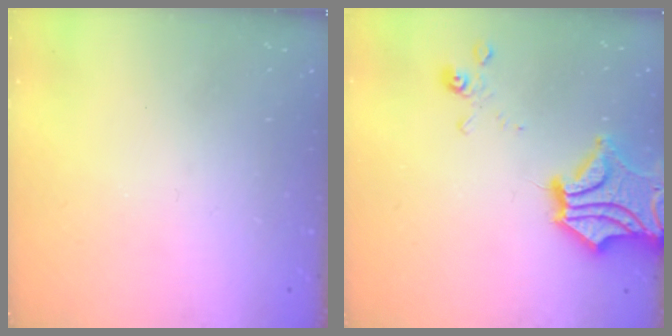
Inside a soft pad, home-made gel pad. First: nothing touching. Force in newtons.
{"total": 5.8, "press": 5.2, "slide": 2.7}